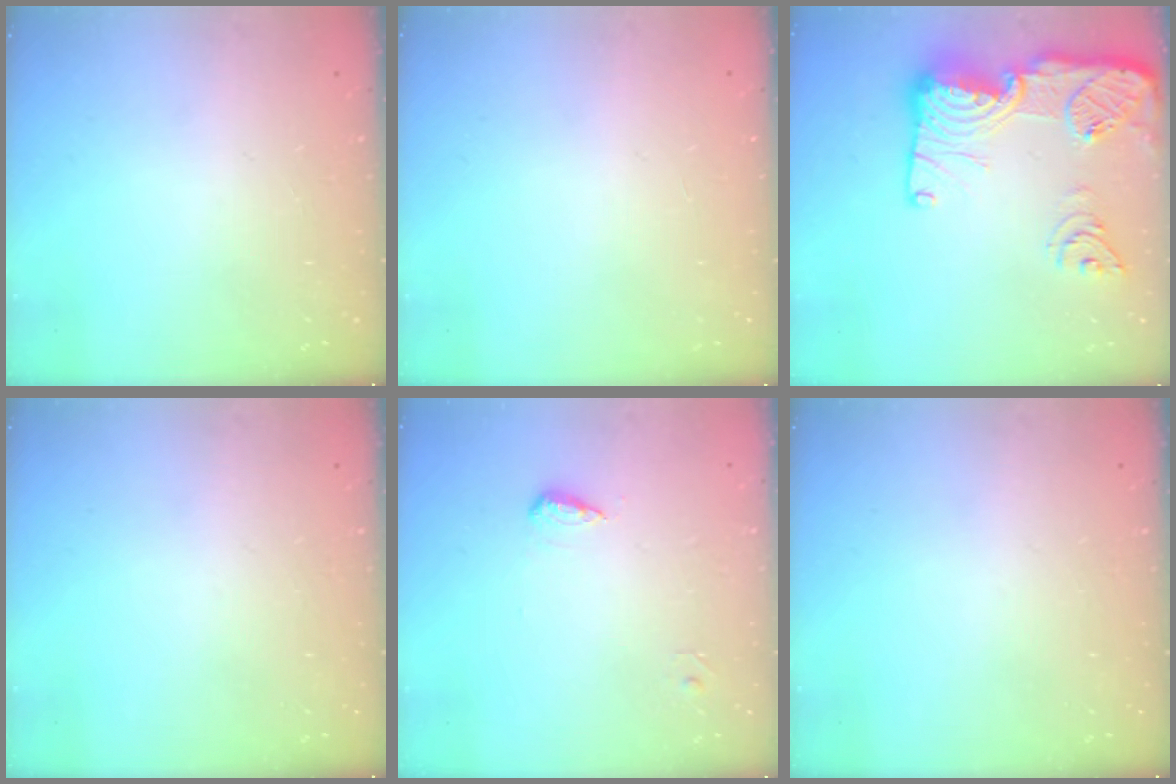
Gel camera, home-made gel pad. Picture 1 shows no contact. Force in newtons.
{"total": 0.9, "press": 0.9, "slide": 0.1}
{"total": 23.6, "press": 23.5, "slide": 2.3}
{"total": 0.0}
{"total": 5.5, "press": 5.5, "slide": 1.0}
{"total": 0.0}